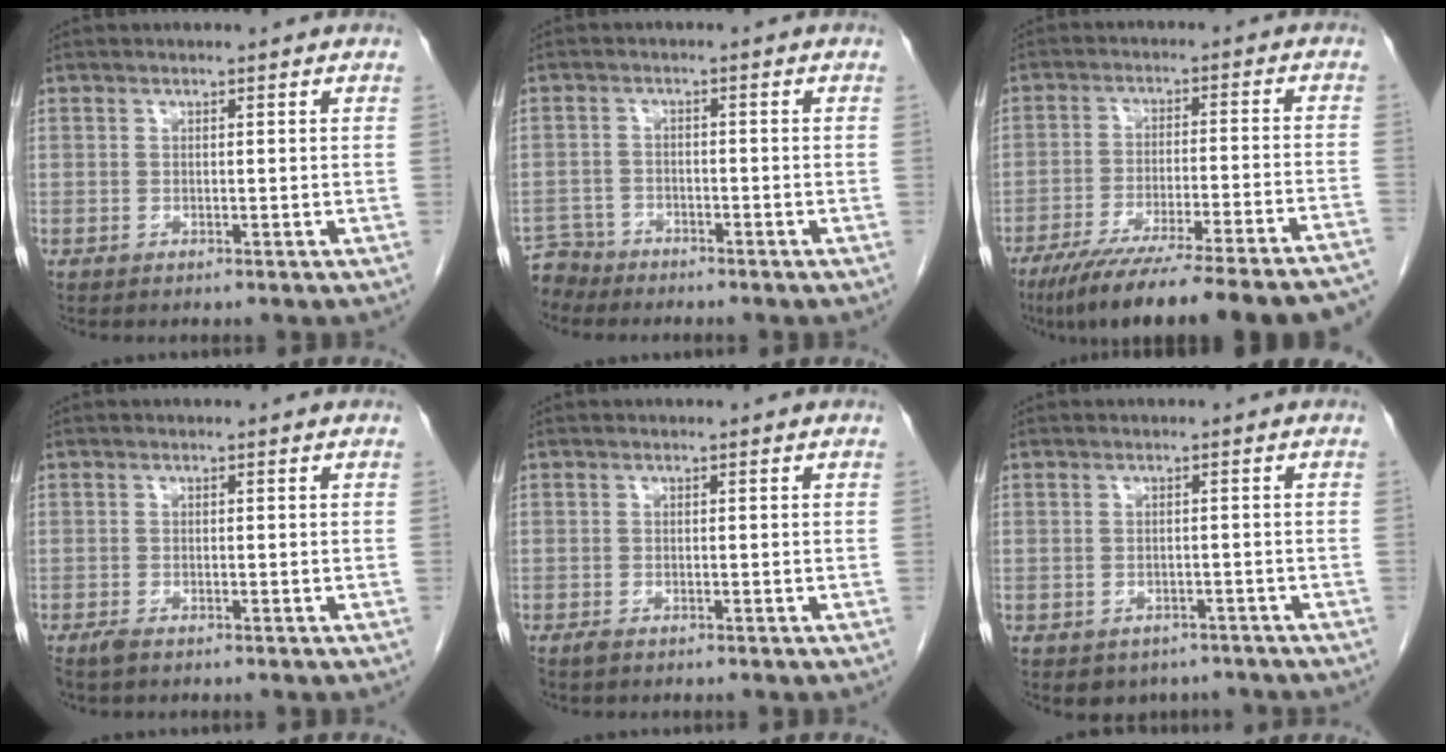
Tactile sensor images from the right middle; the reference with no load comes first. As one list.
[{"total": 3.9, "force": [-3.7, 1.0, -0.9], "torque": [0.018, -0.006, -0.069]}, {"total": 24.3, "force": [-20.8, 0.1, 12.6], "torque": [-0.126, -0.043, -0.293]}, {"total": 1.5, "force": [-1.1, 0.4, 0.8], "torque": [-0.023, -0.004, -0.020]}, {"total": 0.7, "force": [-0.6, 0.2, 0.4], "torque": [-0.013, -0.002, -0.010]}, {"total": 4.8, "force": [-3.8, 2.8, 0.5], "torque": [0.002, 0.010, -0.045]}]